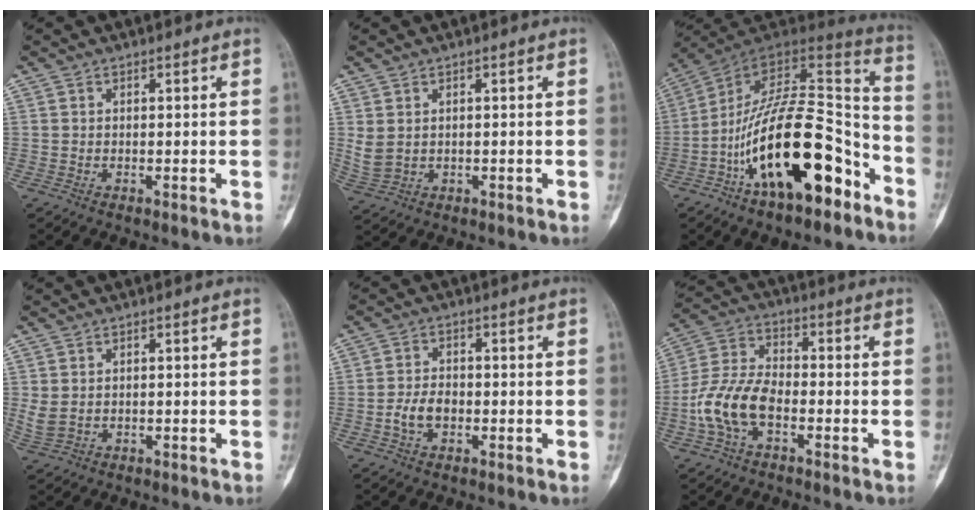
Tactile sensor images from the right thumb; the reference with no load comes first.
{"total": 3.4, "force": [0.7, 2.5, 2.3], "torque": [-0.055, 0.000, 0.024]}
{"total": 25.6, "force": [-11.7, 10.9, 20.0], "torque": [-0.330, 0.081, -0.188]}
{"total": 2.7, "force": [0.1, 1.9, 1.9], "torque": [-0.052, 0.003, 0.010]}
{"total": 4.4, "force": [-1.3, 2.8, 3.1], "torque": [-0.059, 0.013, -0.025]}
{"total": 11.3, "force": [-3.7, 6.3, 8.6], "torque": [-0.180, 0.034, -0.075]}